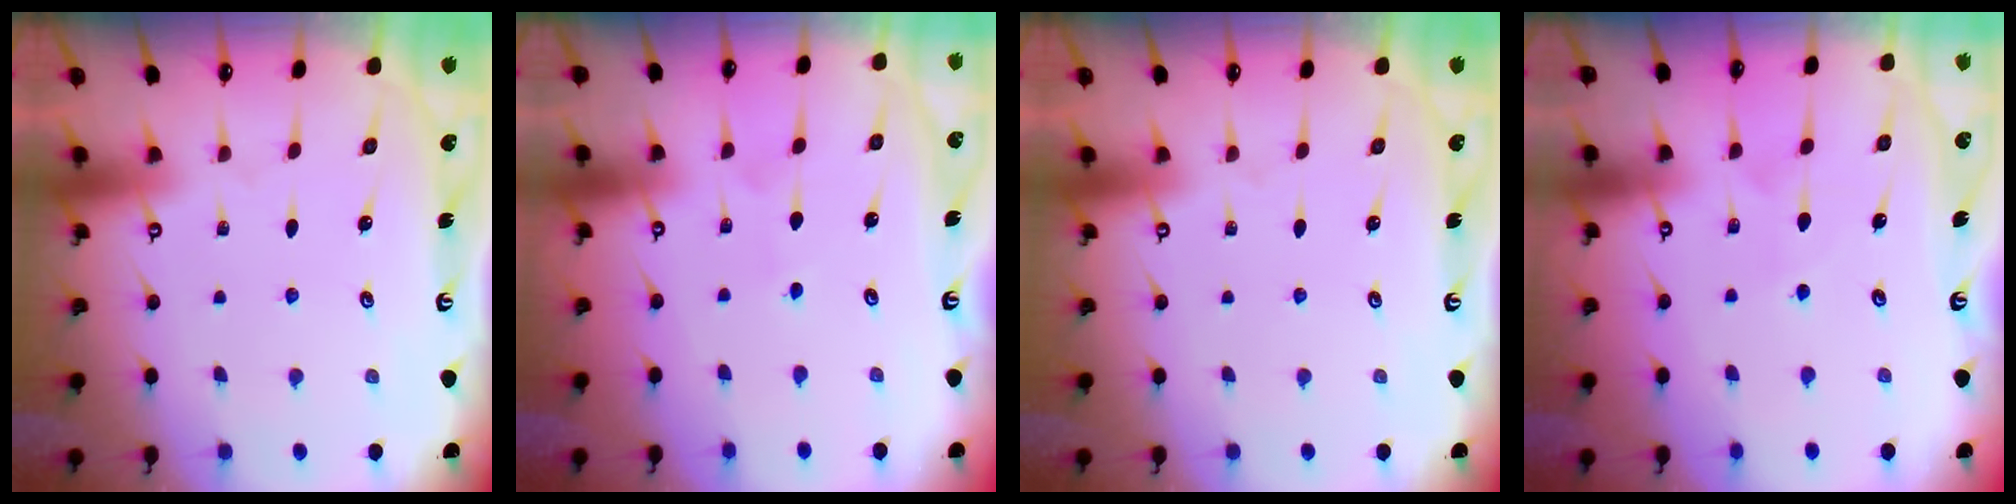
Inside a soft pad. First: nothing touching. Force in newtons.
{"total": 1.1, "press": 1.1, "slide": 0.1}
{"total": 0.0}
{"total": 4.3, "press": 4.3, "slide": 0.3}